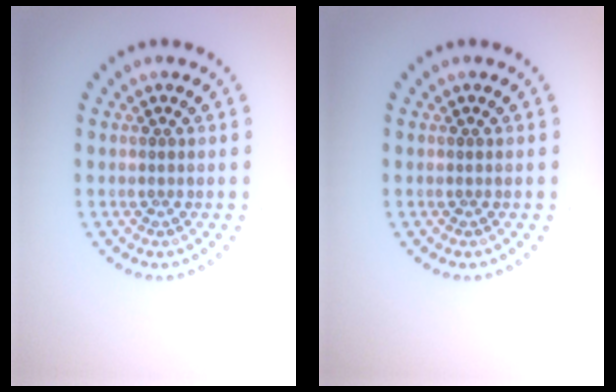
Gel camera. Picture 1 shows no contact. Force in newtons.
{"total": 0.0}